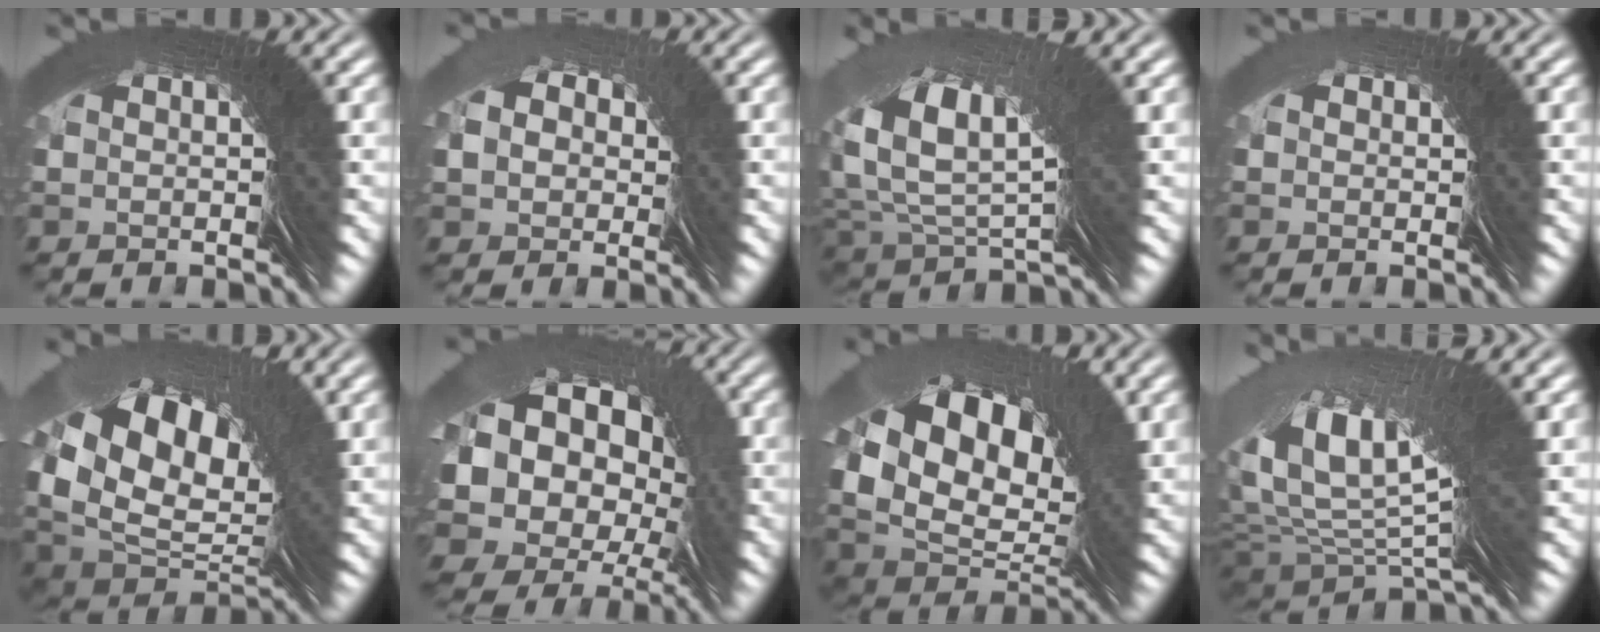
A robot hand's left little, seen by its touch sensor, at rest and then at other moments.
{"total": 3.3, "force": [1.3, 2.9, 0.4], "torque": [-0.013, 0.005, 0.020]}
{"total": 3.8, "force": [1.4, 0.6, 3.4], "torque": [-0.073, 0.011, 0.028]}
{"total": 0.9, "force": [0.3, 0.3, -0.8], "torque": [0.006, -0.001, 0.007]}
{"total": 7.5, "force": [0.6, 4.8, 5.8], "torque": [-0.098, -0.010, 0.011]}
{"total": 10.4, "force": [2.1, 9.9, 2.7], "torque": [-0.114, -0.014, 0.031]}
{"total": 7.1, "force": [0.8, 4.9, 5.1], "torque": [-0.070, 0.006, 0.009]}
{"total": 7.2, "force": [2.7, 0.7, 6.6], "torque": [-0.114, 0.035, 0.036]}